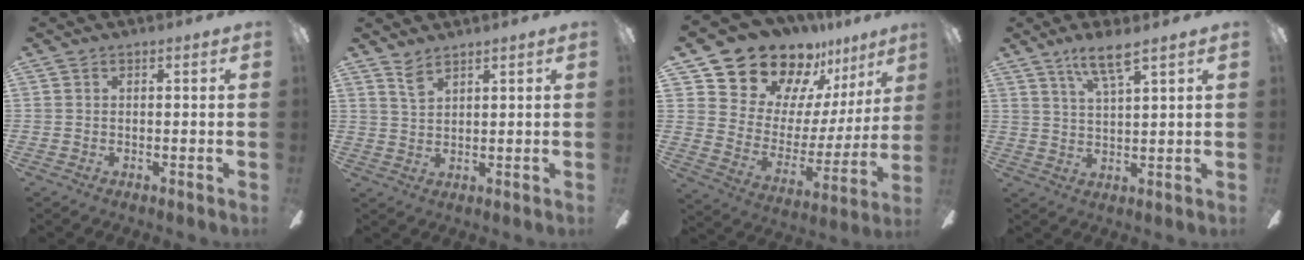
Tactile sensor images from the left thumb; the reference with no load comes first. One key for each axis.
{"total": 3.5, "fx": 2.9, "fy": 1.0, "fz": 1.8, "tx": -0.042, "ty": -0.004, "tz": 0.053}
{"total": 18.3, "fx": 16.1, "fy": 8.3, "fz": 3.0, "tx": -0.077, "ty": -0.137, "tz": 0.302}
{"total": 6.5, "fx": 4.9, "fy": 0.7, "fz": 4.3, "tx": -0.086, "ty": -0.018, "tz": 0.083}